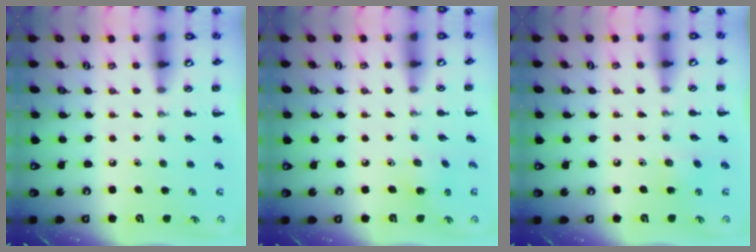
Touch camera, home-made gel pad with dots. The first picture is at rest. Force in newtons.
{"total": 2.1, "press": 2.0, "slide": 0.7}
{"total": 3.8, "press": 3.6, "slide": 1.1}